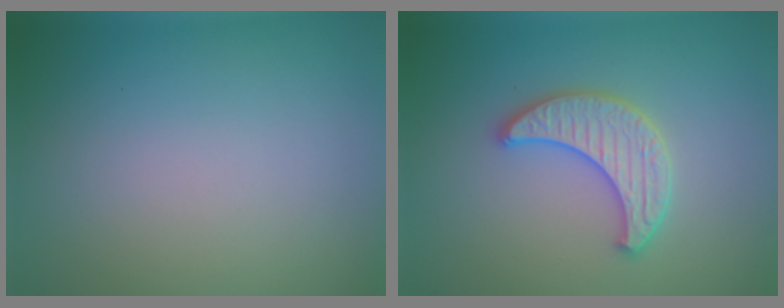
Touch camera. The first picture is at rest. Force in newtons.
{"total": 3.8, "press": 3.6, "slide": 1.0}